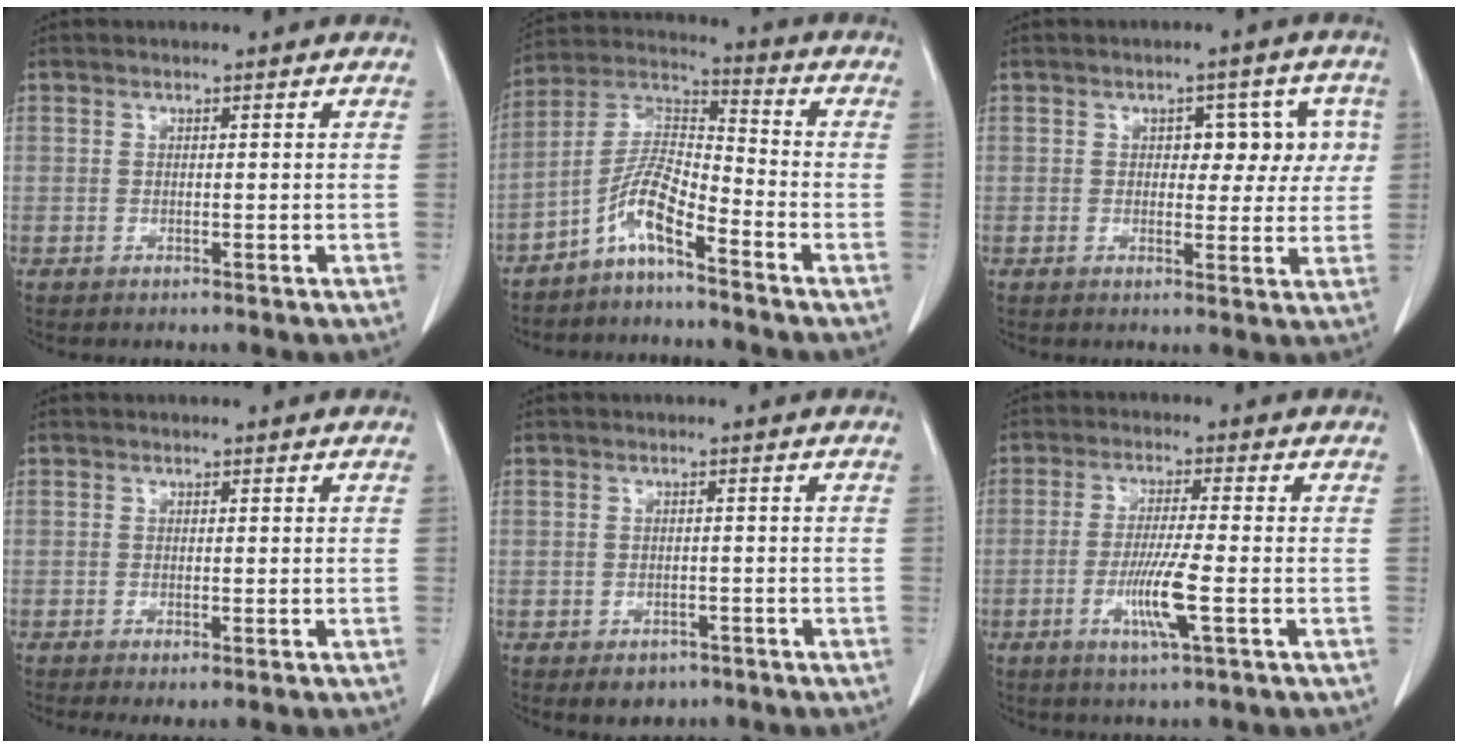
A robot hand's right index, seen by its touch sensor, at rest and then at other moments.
{"total": 7.5, "force": [-5.0, 1.1, 5.6], "torque": [-0.122, 0.017, -0.100]}
{"total": 6.1, "force": [1.3, 3.7, 4.7], "torque": [-0.041, 0.022, 0.017]}
{"total": 1.6, "force": [-0.6, 0.5, 1.4], "torque": [-0.024, -0.005, -0.005]}
{"total": 3.1, "force": [-1.9, 2.3, 1.1], "torque": [-0.008, 0.004, -0.015]}
{"total": 6.9, "force": [-2.2, -0.3, 6.5], "torque": [-0.125, -0.014, -0.043]}